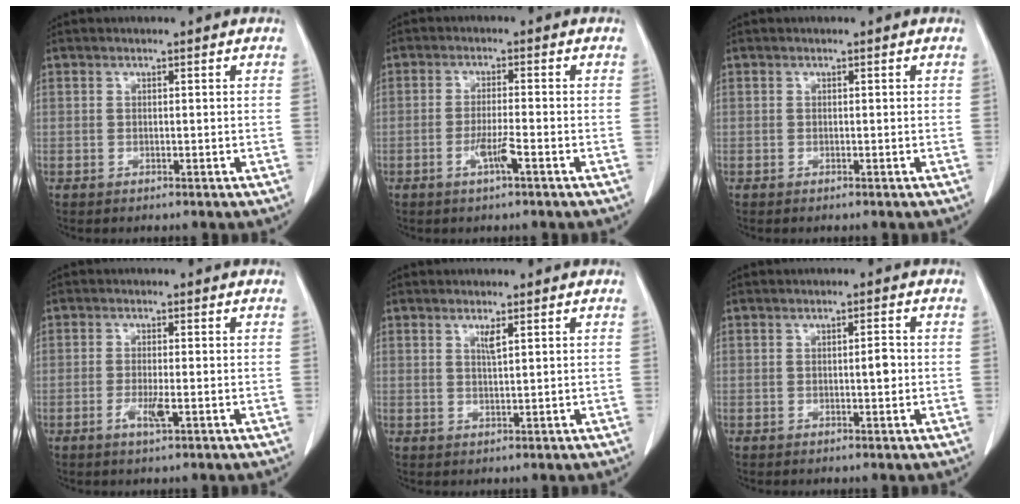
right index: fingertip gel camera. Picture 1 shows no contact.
{"total": 3.5, "force": [-1.6, -0.2, 3.1], "torque": [-0.063, -0.006, -0.032]}
{"total": 0.0}
{"total": 2.8, "force": [-1.0, 0.1, 2.5], "torque": [-0.051, -0.005, -0.018]}
{"total": 1.6, "force": [0.9, 0.0, 1.3], "torque": [-0.027, -0.004, 0.017]}
{"total": 1.9, "force": [-0.2, 0.4, 1.9], "torque": [-0.028, 0.003, -0.003]}